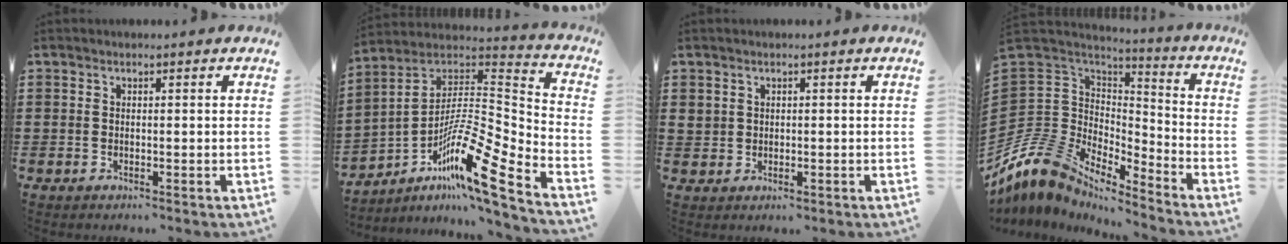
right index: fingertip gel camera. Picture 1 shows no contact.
{"total": 12.8, "force": [-7.9, 1.7, 9.9], "torque": [-0.186, -0.011, -0.155]}
{"total": 1.3, "force": [0.6, 1.1, 0.3], "torque": [-0.009, 0.005, 0.010]}
{"total": 10.1, "force": [-7.6, 5.9, 2.9], "torque": [-0.116, -0.009, -0.159]}